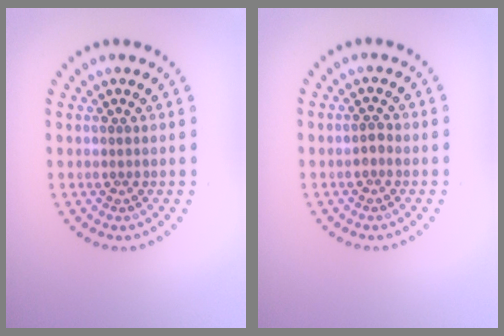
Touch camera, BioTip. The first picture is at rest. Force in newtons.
{"total": 1.0, "press": 1.0, "slide": 0.2}